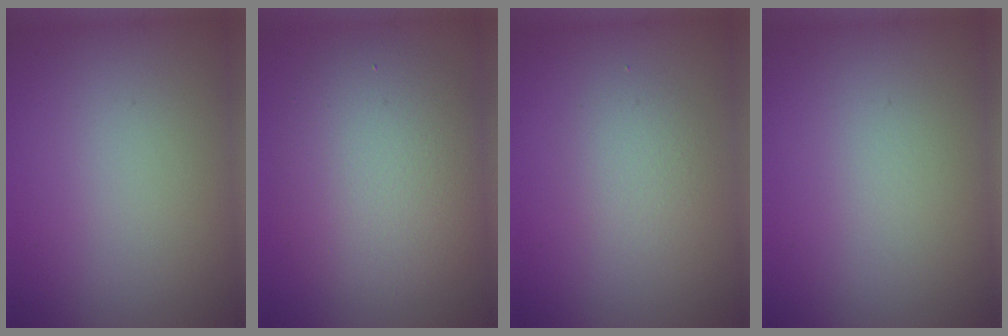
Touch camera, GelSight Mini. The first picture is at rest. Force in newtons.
{"total": 6.5, "press": 6.5, "slide": 0.6}
{"total": 1.9, "press": 1.9, "slide": 0.1}
{"total": 0.0}